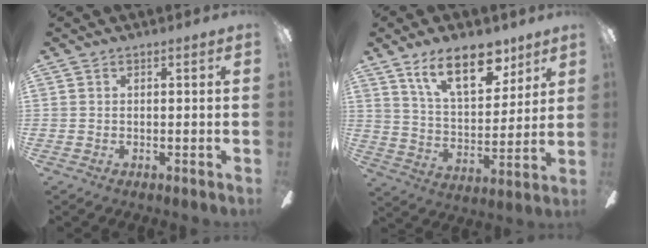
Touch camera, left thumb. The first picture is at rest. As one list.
[{"total": 17.7, "force": [11.0, 8.5, 10.8], "torque": [-0.157, -0.049, 0.190]}]